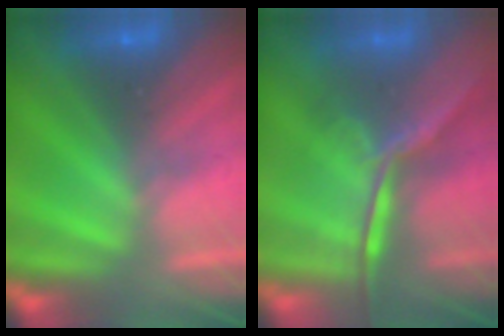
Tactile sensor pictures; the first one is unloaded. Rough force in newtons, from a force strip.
{"total": 1.6}